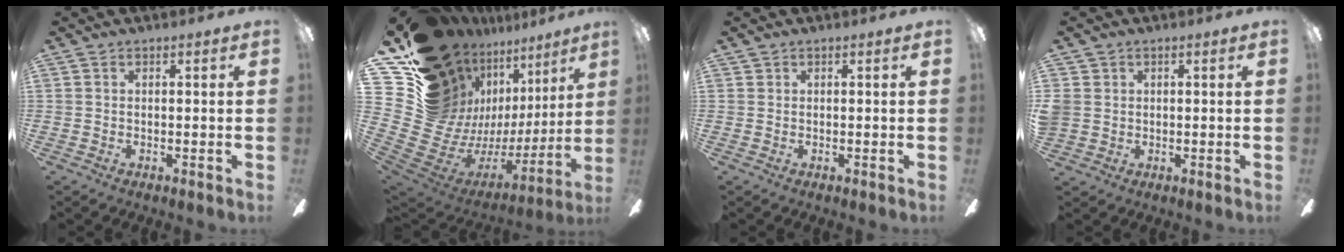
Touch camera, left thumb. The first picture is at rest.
{"total": 23.0, "force": [12.6, 15.9, 10.9], "torque": [-0.198, -0.135, 0.295]}
{"total": 0.0}
{"total": 2.8, "force": [0.6, 2.7, 0.6], "torque": [-0.015, 0.005, 0.013]}